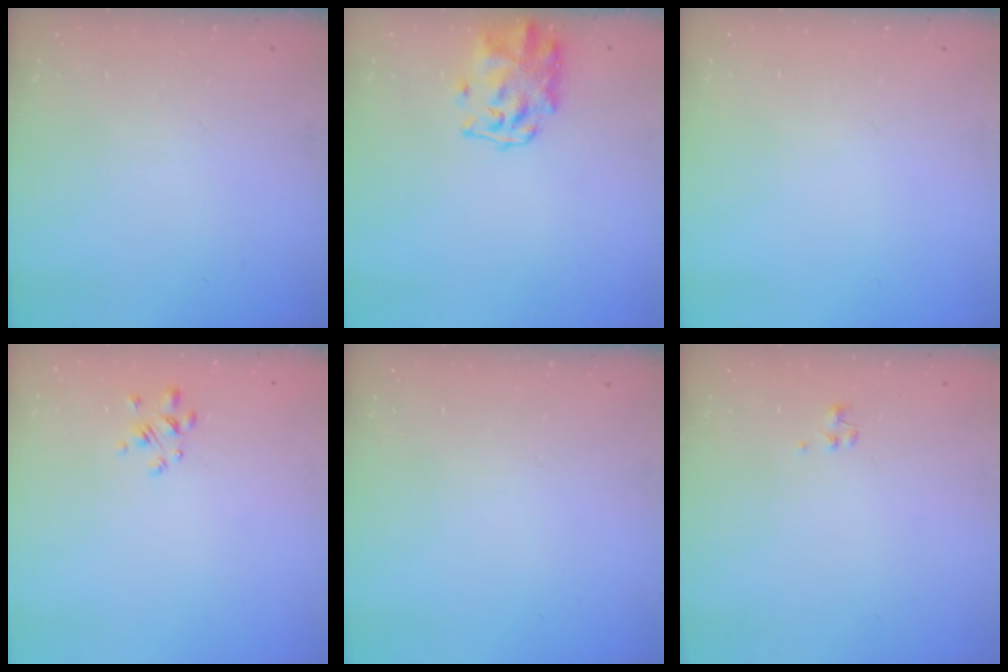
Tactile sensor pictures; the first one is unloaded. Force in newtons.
{"total": 2.6, "press": 2.6, "slide": 0.5}
{"total": 0.0}
{"total": 2.6, "press": 2.3, "slide": 1.2}
{"total": 0.0}
{"total": 0.9, "press": 0.8, "slide": 0.4}